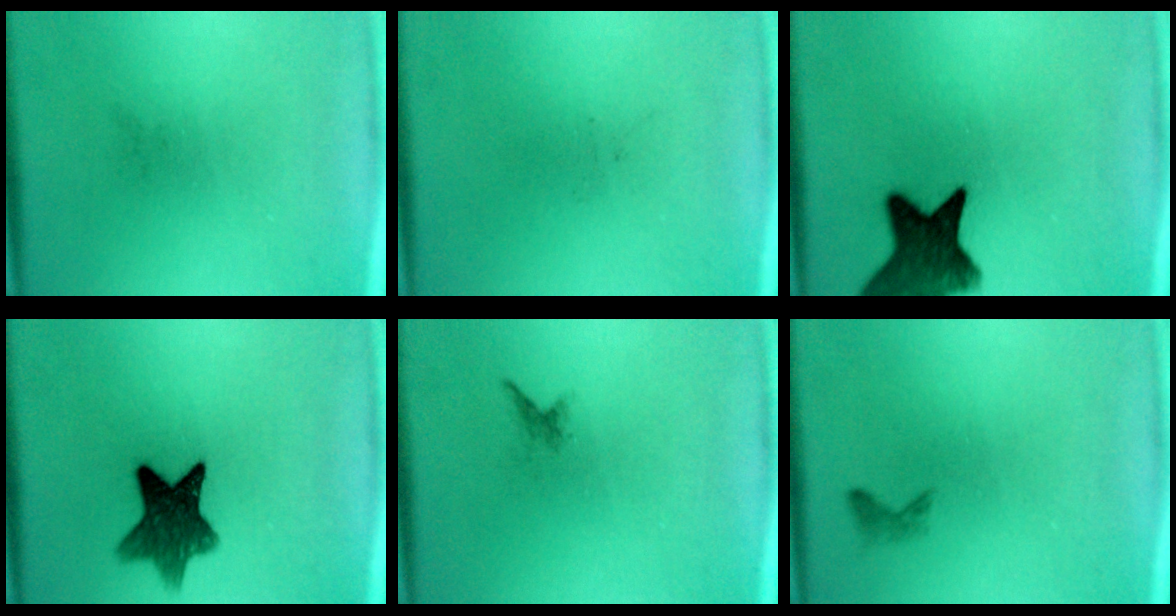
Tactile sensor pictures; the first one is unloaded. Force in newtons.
{"total": 0.0}
{"total": 11.8}
{"total": 9.7}
{"total": 0.7}
{"total": 0.8}